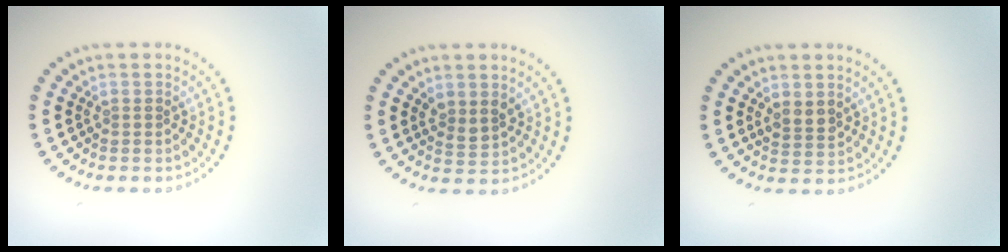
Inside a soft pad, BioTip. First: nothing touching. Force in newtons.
{"total": 1.6, "press": 1.3, "slide": 0.9}
{"total": 1.6, "press": 1.5, "slide": 0.6}